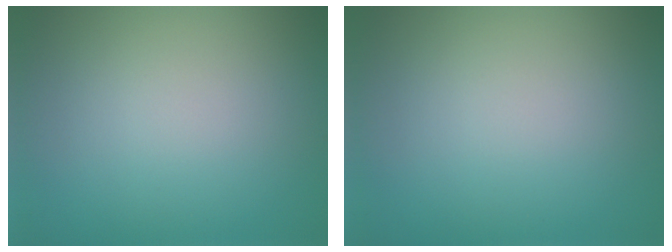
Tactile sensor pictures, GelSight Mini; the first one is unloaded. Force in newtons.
{"total": 0.0}